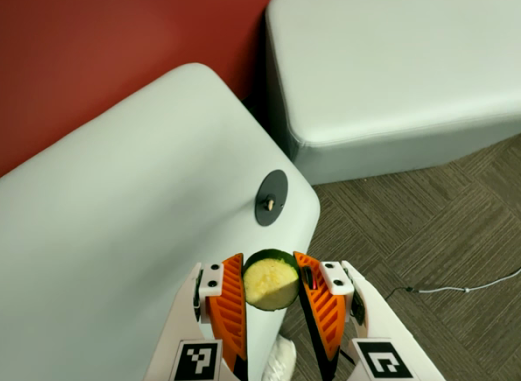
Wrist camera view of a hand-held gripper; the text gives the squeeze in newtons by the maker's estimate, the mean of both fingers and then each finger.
{"total": 12.0, "left": 12.8, "right": 11.2}